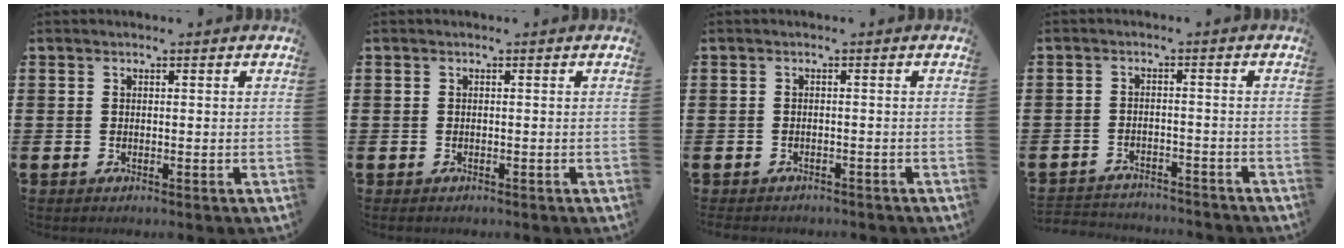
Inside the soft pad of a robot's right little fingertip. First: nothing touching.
{"total": 0.0}
{"total": 0.8, "force": [-0.7, 0.2, 0.0], "torque": [-0.002, -0.001, -0.016]}
{"total": 2.7, "force": [-2.6, 0.2, -0.3], "torque": [-0.002, 0.000, -0.059]}